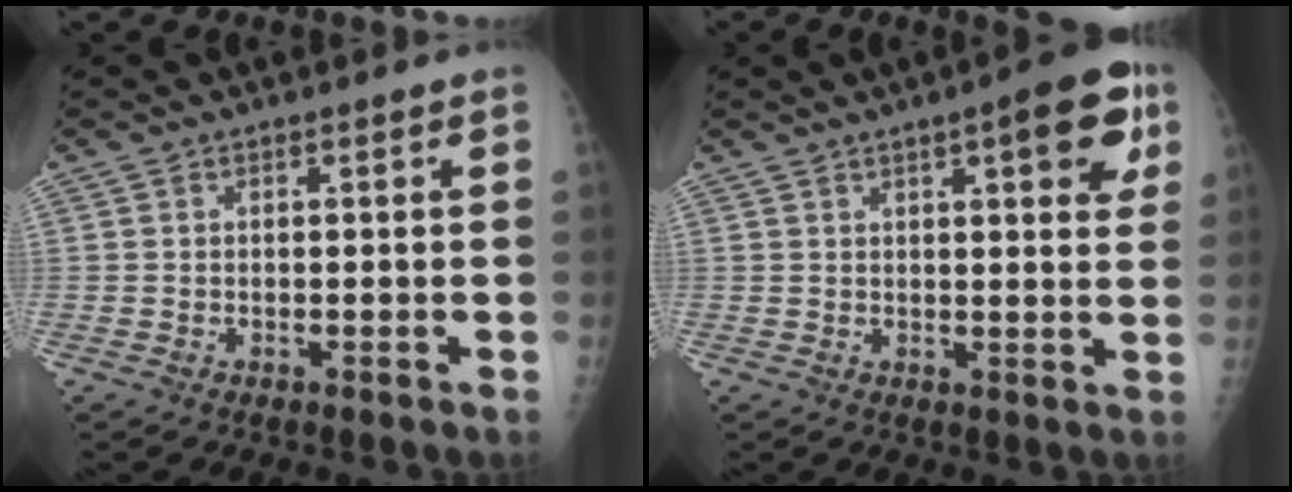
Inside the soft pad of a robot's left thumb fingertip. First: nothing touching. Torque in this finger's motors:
{"motor_torque": [0.12, 0.27, 0.04, -0.17, 0.13]}